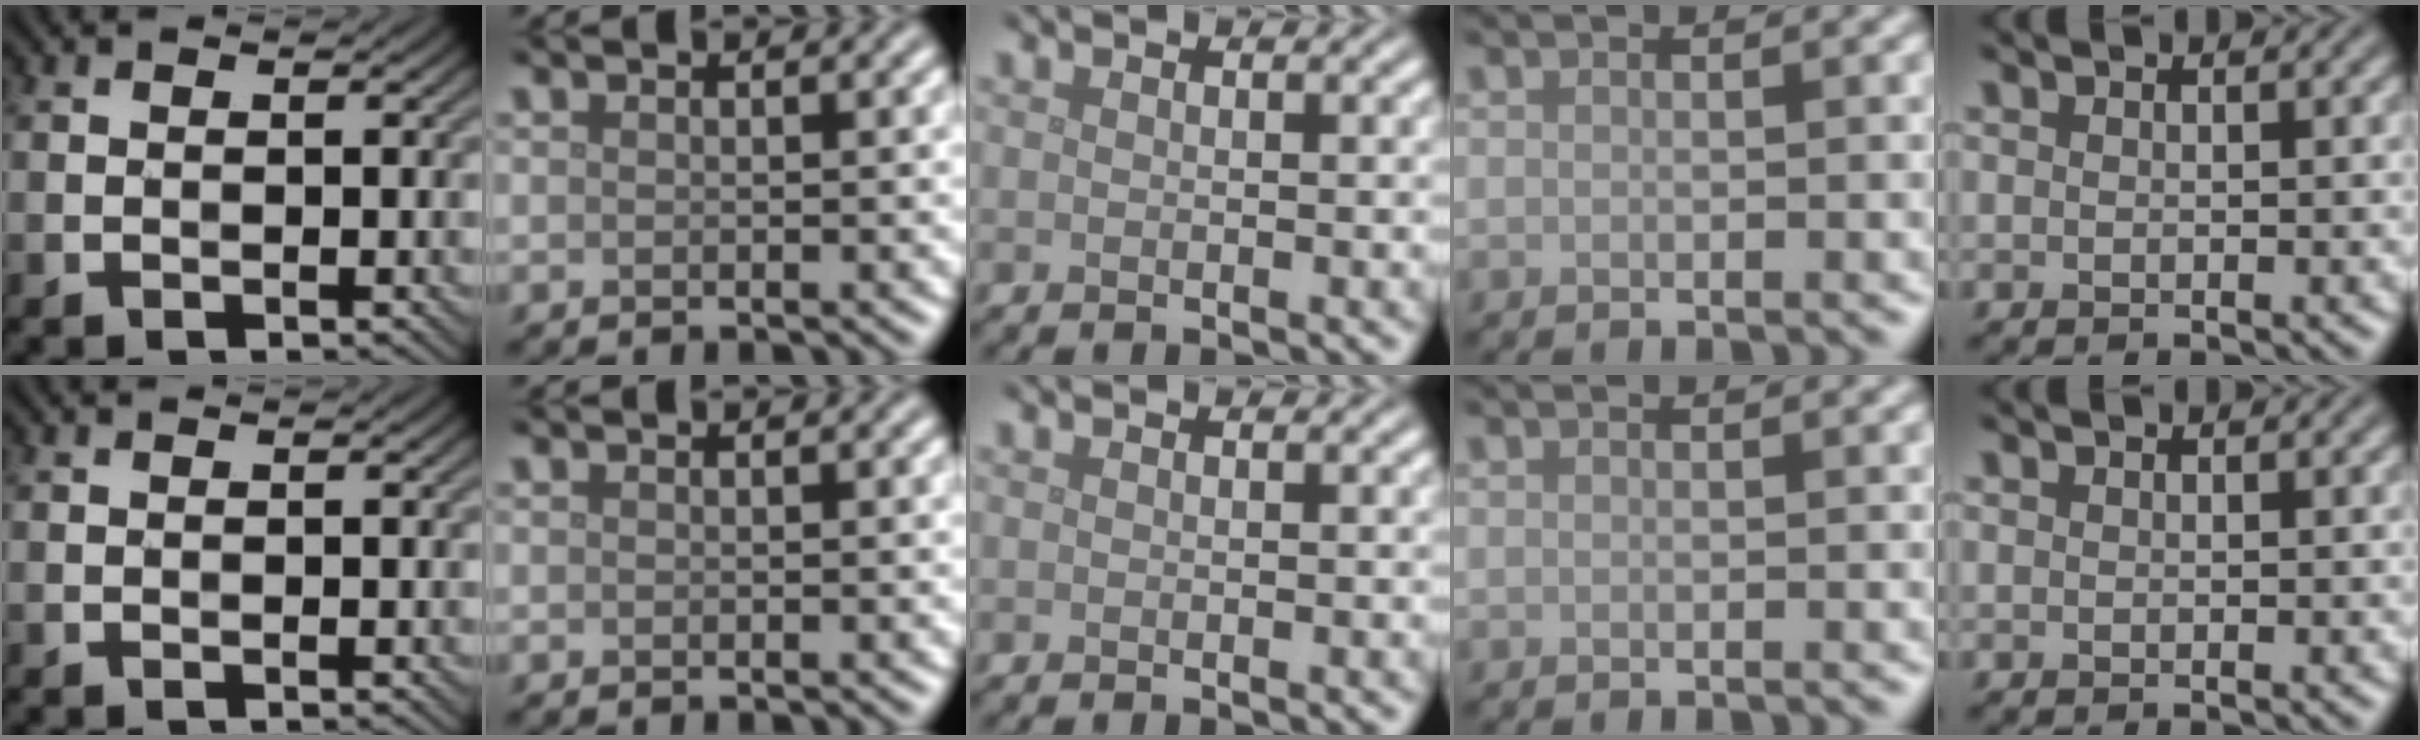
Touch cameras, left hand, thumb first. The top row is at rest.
{}